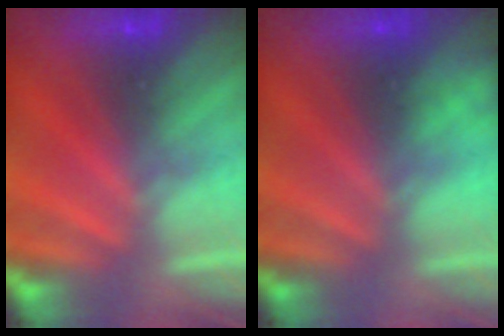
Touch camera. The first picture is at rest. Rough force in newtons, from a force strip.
{"total": 1.9}